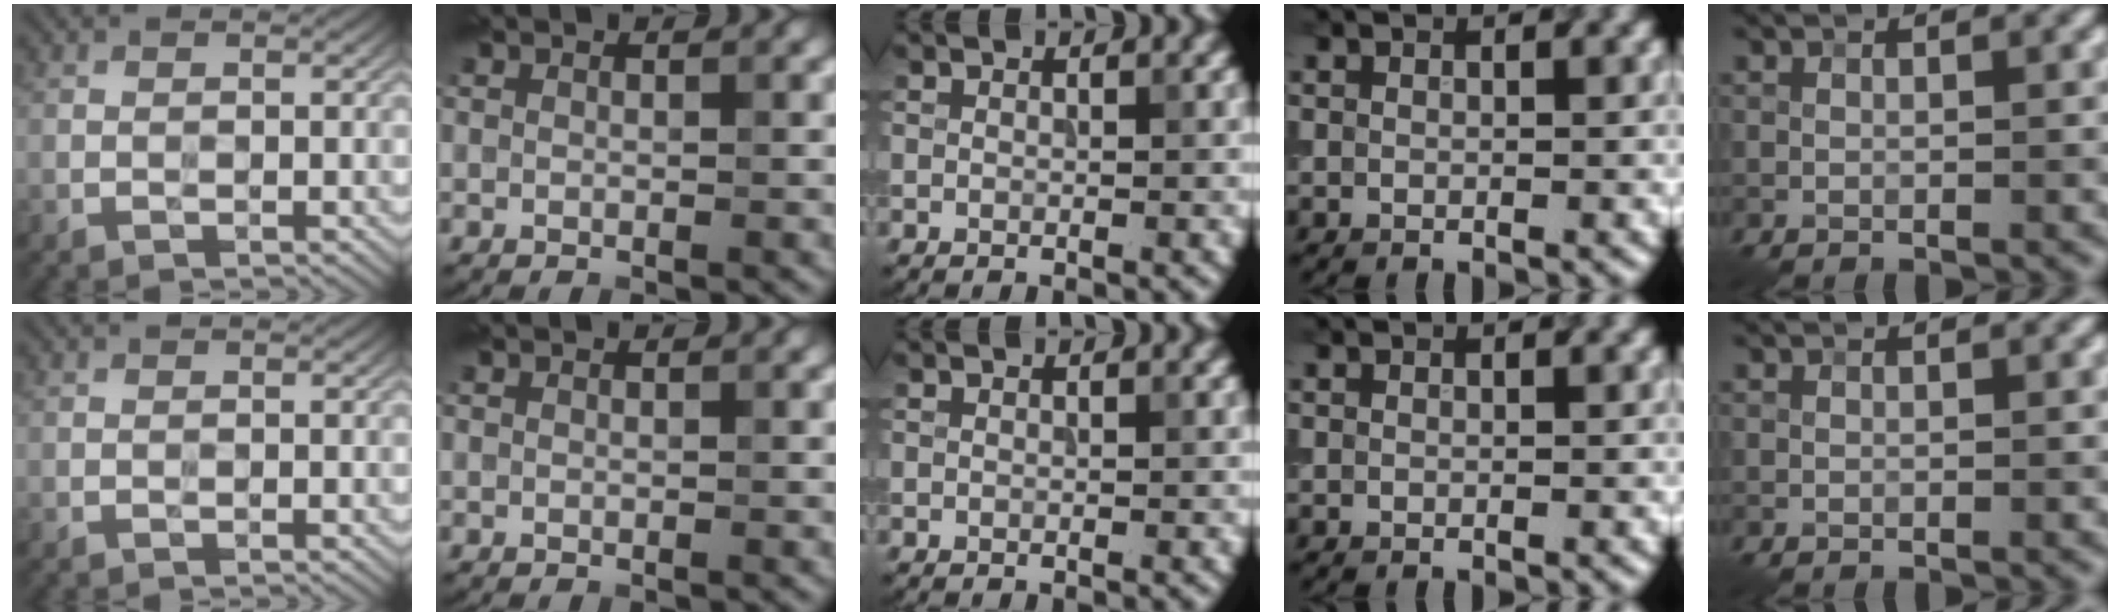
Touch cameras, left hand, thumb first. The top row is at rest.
{}